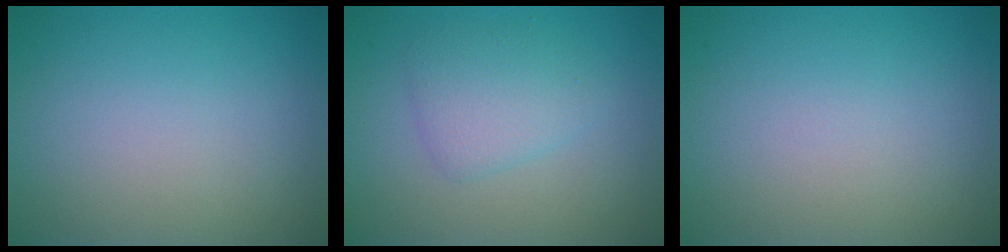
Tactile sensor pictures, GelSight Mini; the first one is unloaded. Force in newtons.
{"total": 2.7, "press": 2.7, "slide": 0.1}
{"total": 0.0}